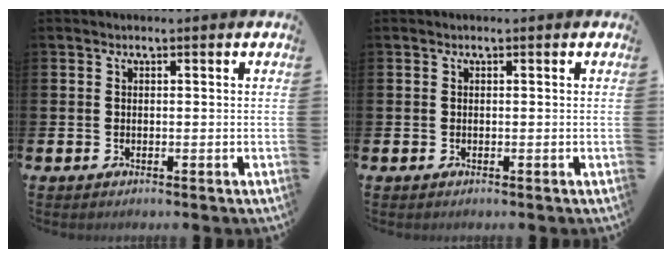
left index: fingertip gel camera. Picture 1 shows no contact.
{"total": 0.0}